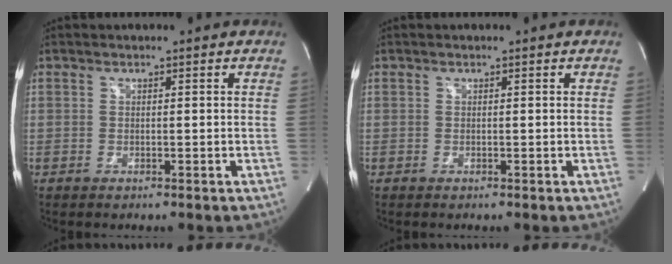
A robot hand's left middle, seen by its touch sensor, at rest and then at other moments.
{"total": 0.0}